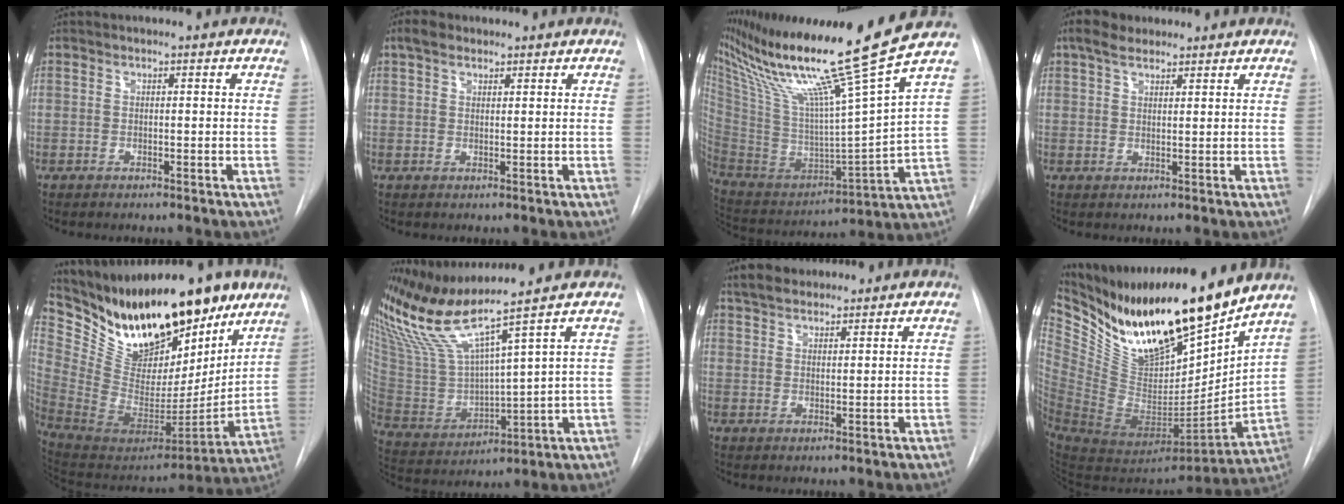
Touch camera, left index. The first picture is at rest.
{"total": 2.8, "force": [2.1, 1.3, 1.3], "torque": [-0.027, 0.015, 0.037]}
{"total": 24.5, "force": [17.8, -2.6, 16.7], "torque": [-0.283, -0.043, 0.307]}
{"total": 3.9, "force": [3.1, 1.6, 1.8], "torque": [-0.044, 0.021, 0.058]}
{"total": 29.4, "force": [22.8, 10.2, 15.4], "torque": [-0.271, -0.015, 0.370]}
{"total": 12.7, "force": [10.7, -2.5, 6.3], "torque": [-0.135, -0.012, 0.224]}
{"total": 5.5, "force": [4.9, 1.8, 1.8], "torque": [-0.034, 0.024, 0.090]}
{"total": 25.6, "force": [20.4, 6.7, 13.8], "torque": [-0.261, -0.040, 0.354]}